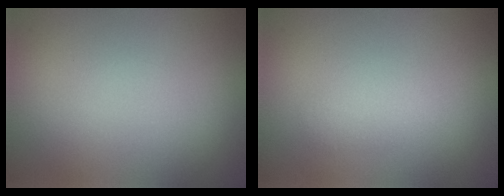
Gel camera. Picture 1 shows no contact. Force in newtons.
{"total": 1.4, "press": 1.4, "slide": 0.1}